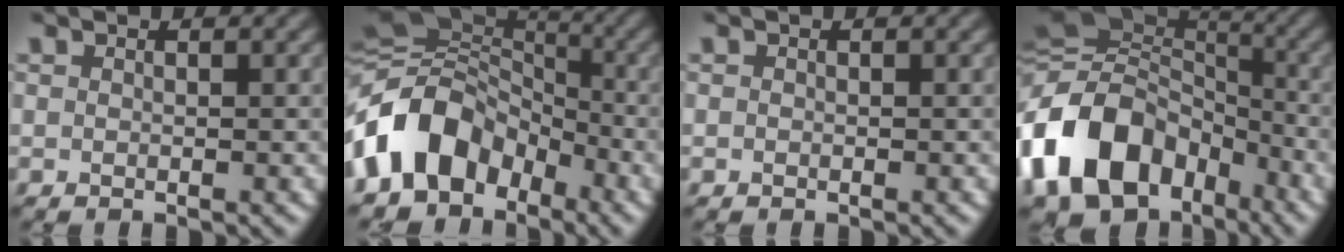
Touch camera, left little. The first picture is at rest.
{"total": 9.6, "force": [-4.3, 6.9, 5.1], "torque": [-0.086, 0.016, -0.100]}
{"total": 0.0}
{"total": 14.9, "force": [-5.6, 10.3, 9.2], "torque": [-0.198, 0.000, -0.113]}